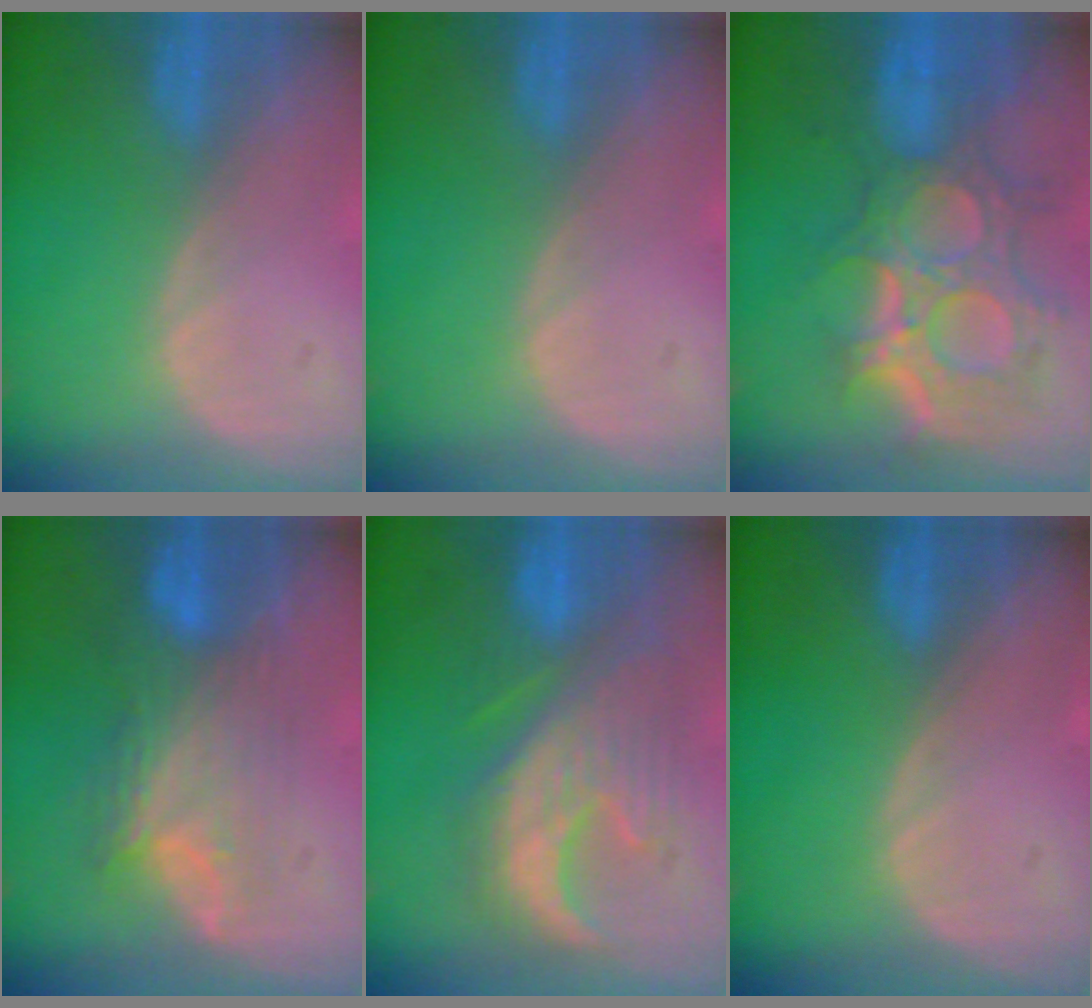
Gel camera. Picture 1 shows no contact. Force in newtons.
{"total": 0.0}
{"total": 12.0, "press": 10.7, "slide": 5.3}
{"total": 7.7, "press": 7.3, "slide": 2.5}
{"total": 10.0, "press": 9.8, "slide": 1.9}
{"total": 0.0}